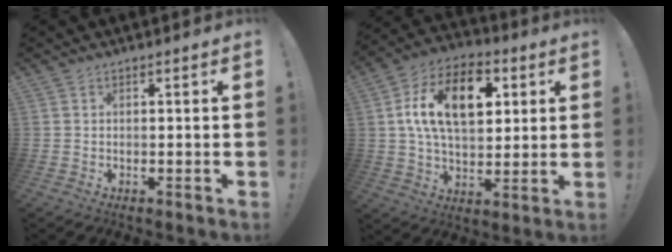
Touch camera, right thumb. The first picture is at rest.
{"total": 18.4, "force": [5.5, 10.9, 13.8], "torque": [-0.227, -0.004, 0.094]}